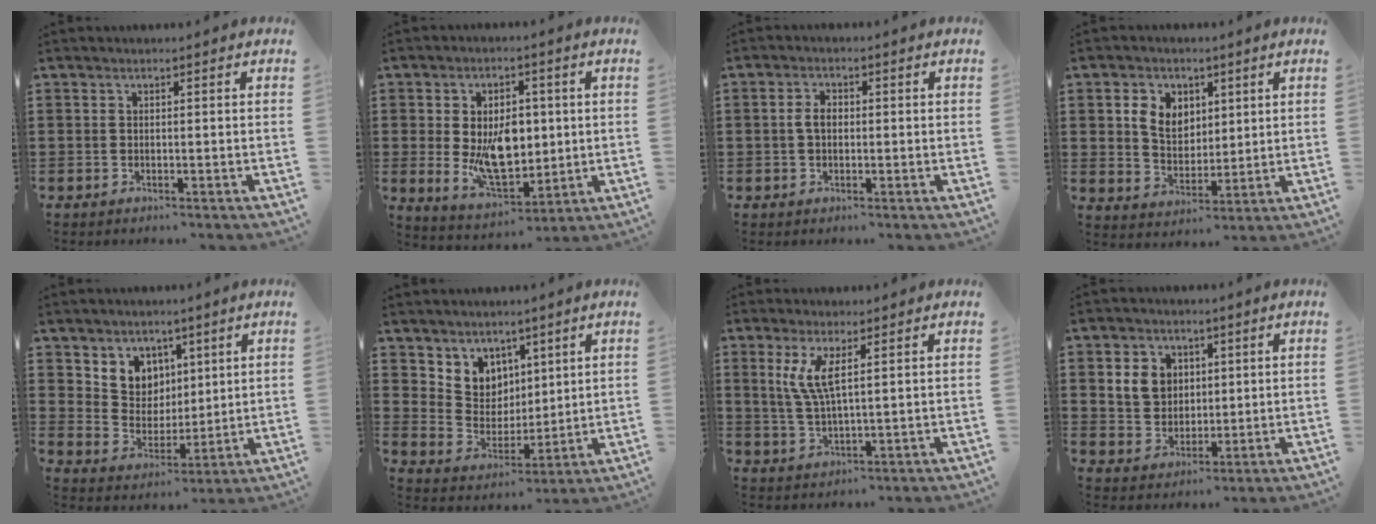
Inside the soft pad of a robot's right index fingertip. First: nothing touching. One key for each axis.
{"total": 9.8, "fx": 0.2, "fy": 5.9, "fz": 7.8, "tx": -0.129, "ty": 0.000, "tz": 0.001}
{"total": 2.2, "fx": 0.0, "fy": 1.4, "fz": 1.7, "tx": -0.035, "ty": 0.007, "tz": -0.001}
{"total": 5.7, "fx": 1.9, "fy": 4.7, "fz": 2.6, "tx": -0.064, "ty": 0.013, "tz": 0.032}
{"total": 6.4, "fx": 4.0, "fy": 5.0, "fz": -0.2, "tx": -0.028, "ty": -0.017, "tz": 0.075}
{"total": 6.4, "fx": 4.2, "fy": 4.8, "fz": -0.4, "tx": -0.034, "ty": -0.020, "tz": 0.083}
{"total": 5.4, "fx": 2.1, "fy": 1.3, "fz": 4.9, "tx": -0.111, "ty": -0.002, "tz": 0.032}
{"total": 5.8, "fx": 1.9, "fy": 5.0, "fz": 2.2, "tx": -0.066, "ty": 0.018, "tz": 0.034}